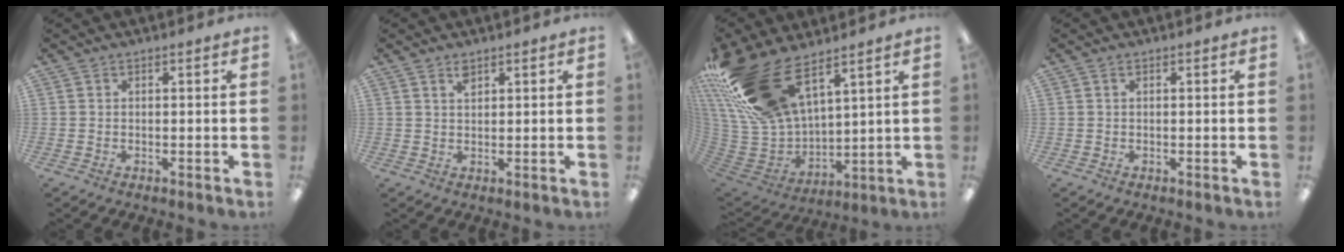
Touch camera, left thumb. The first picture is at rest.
{"total": 2.1, "force": [1.6, 0.9, 1.0], "torque": [-0.016, -0.003, 0.029]}
{"total": 23.5, "force": [15.1, 10.9, 14.2], "torque": [-0.311, -0.077, 0.281]}
{"total": 0.0}